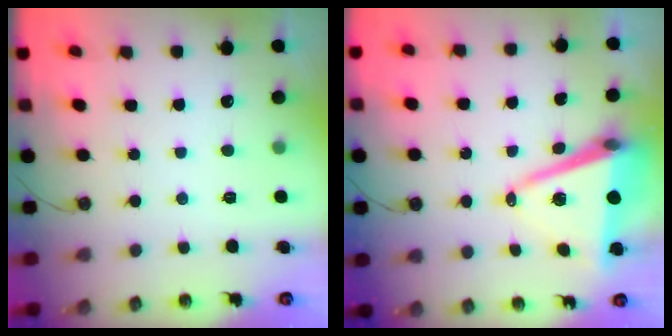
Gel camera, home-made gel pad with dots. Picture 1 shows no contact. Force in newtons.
{"total": 12.1, "press": 11.4, "slide": 4.1}